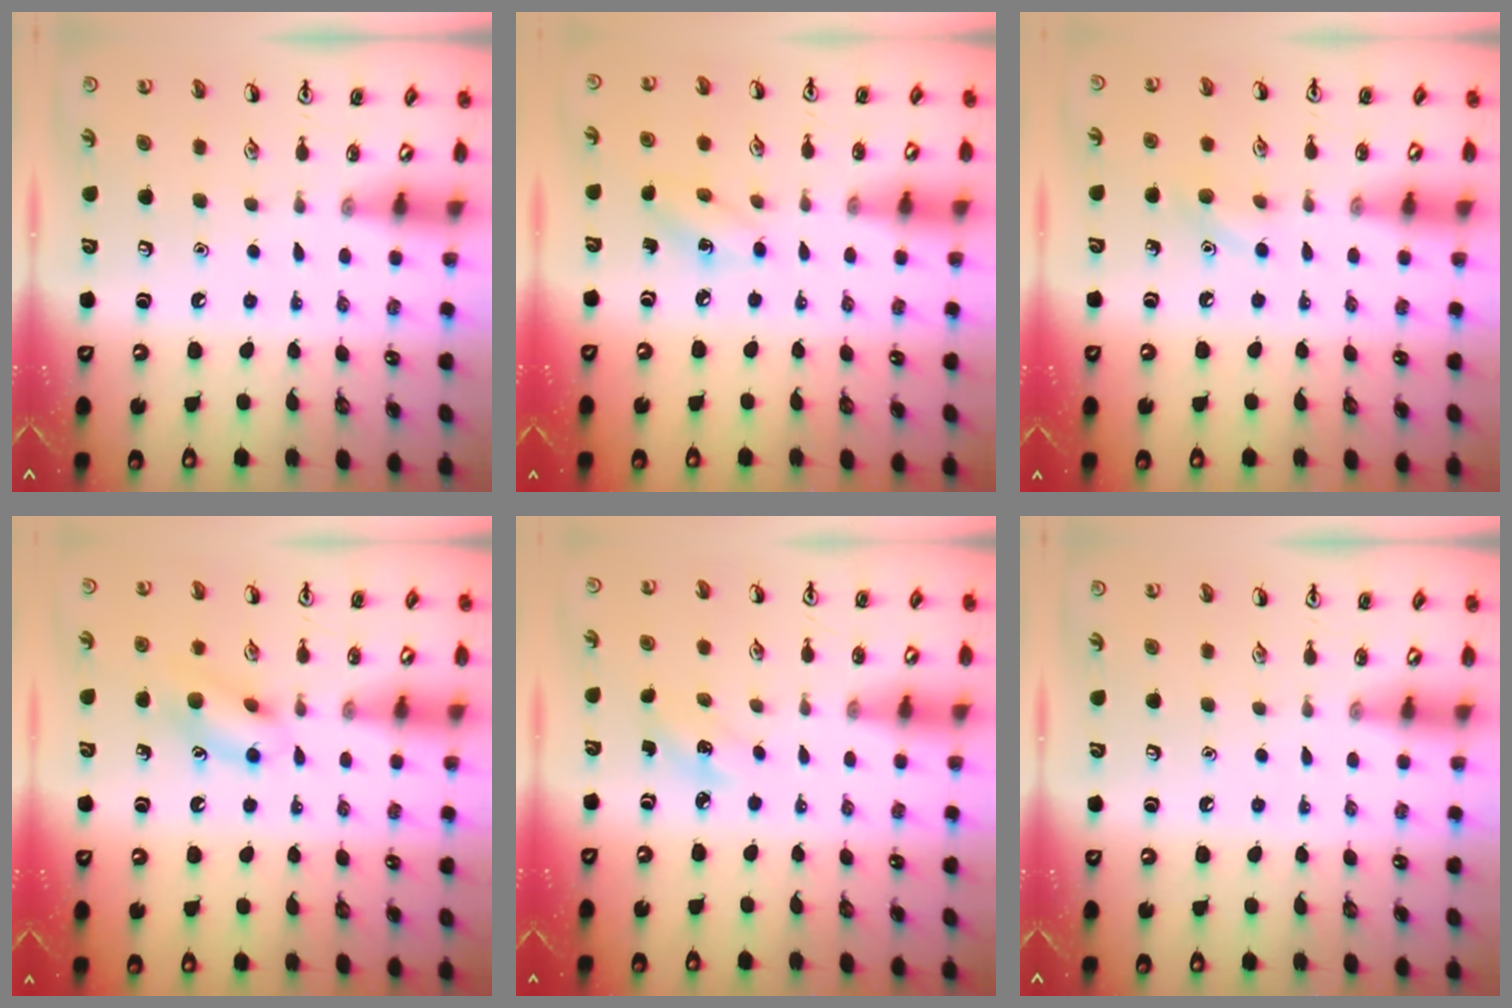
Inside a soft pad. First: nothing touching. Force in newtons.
{"total": 5.4, "press": 5.1, "slide": 1.5}
{"total": 6.7, "press": 6.3, "slide": 2.1}
{"total": 11.0, "press": 10.9, "slide": 1.6}
{"total": 2.7, "press": 2.5, "slide": 1.0}
{"total": 0.0}